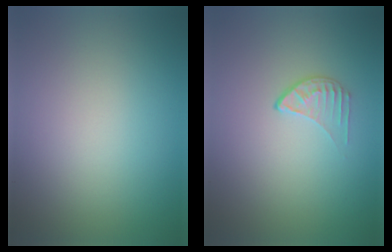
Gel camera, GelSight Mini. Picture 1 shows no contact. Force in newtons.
{"total": 1.4, "press": 0.9, "slide": 1.1}